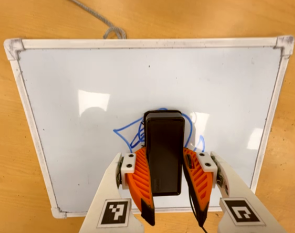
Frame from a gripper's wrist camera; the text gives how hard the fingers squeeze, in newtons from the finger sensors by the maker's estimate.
{"total": 12.0, "left": 12.0, "right": 12.0}